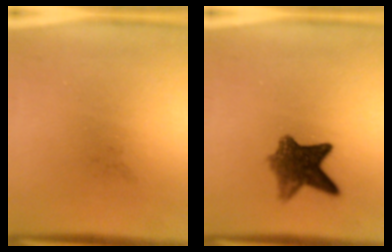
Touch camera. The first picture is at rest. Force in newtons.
{"total": 7.0}